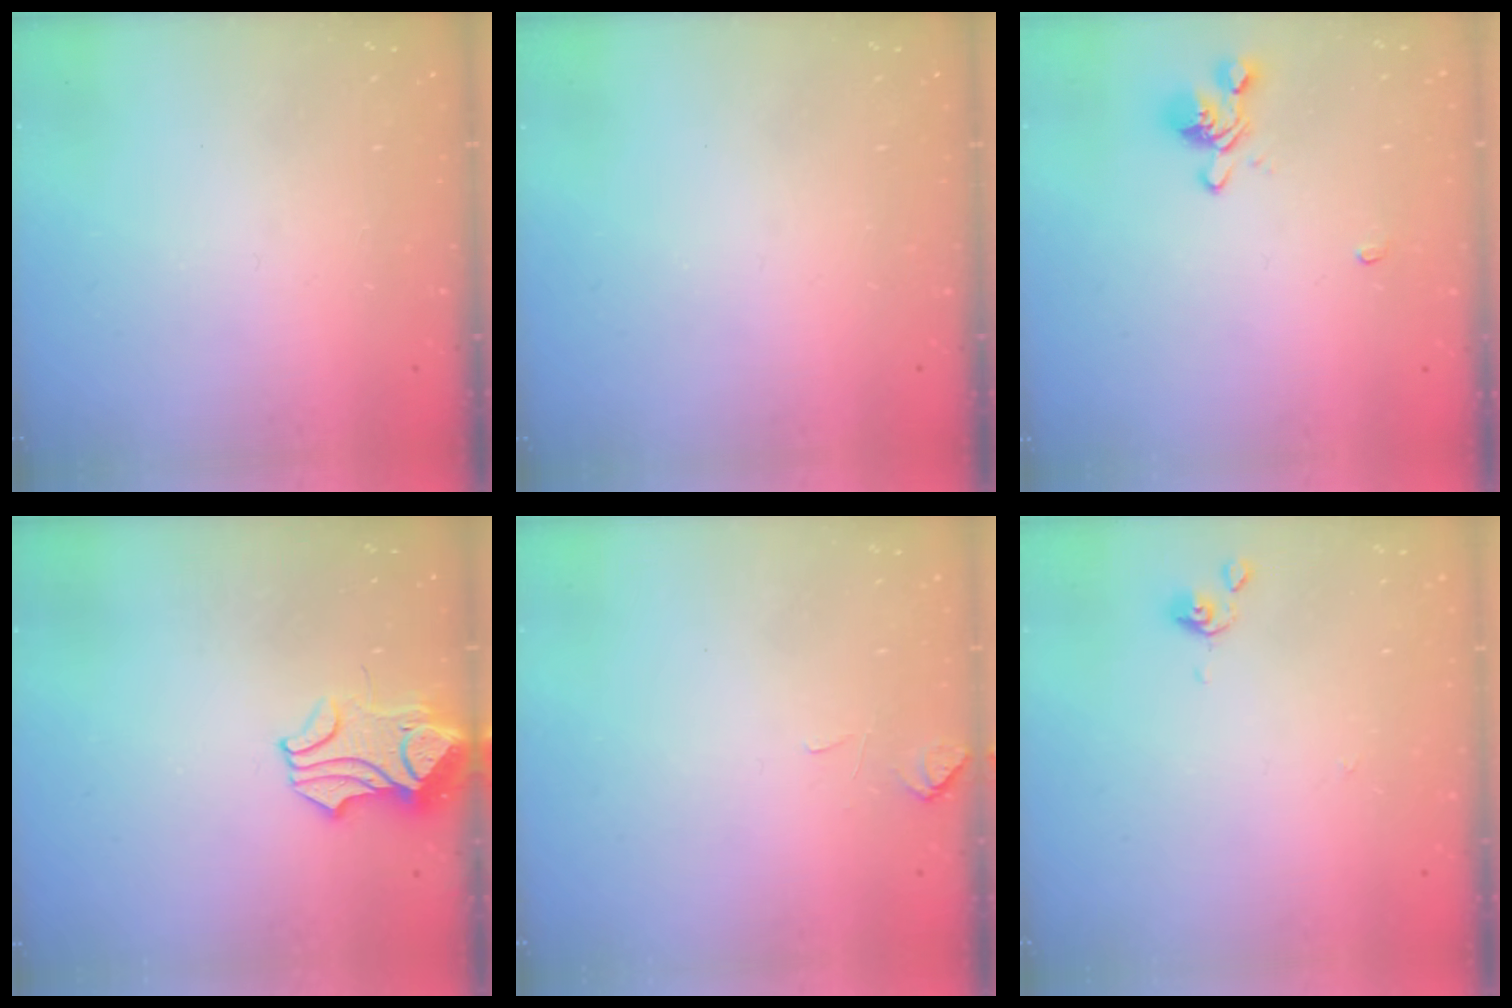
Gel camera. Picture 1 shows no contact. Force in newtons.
{"total": 0.0}
{"total": 3.5, "press": 3.3, "slide": 1.3}
{"total": 1.4, "press": 0.9, "slide": 1.1}
{"total": 0.5, "press": 0.1, "slide": 0.5}
{"total": 0.0}